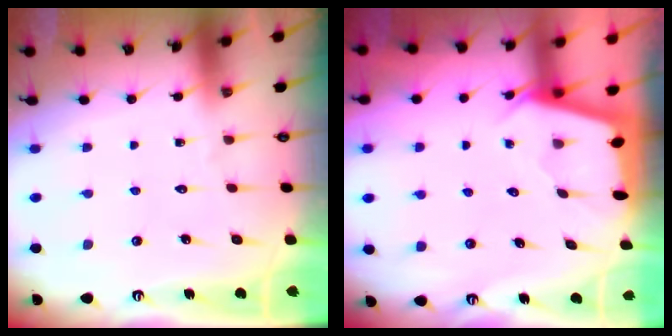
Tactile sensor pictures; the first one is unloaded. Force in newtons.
{"total": 2.0, "press": 2.0, "slide": 0.3}